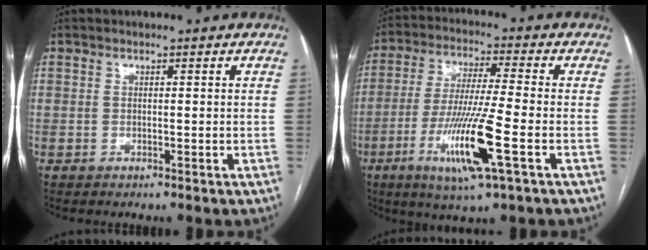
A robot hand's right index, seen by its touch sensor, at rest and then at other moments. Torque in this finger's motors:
{"motor_torque": [1.65, 0.00, 1.05, 0.21]}